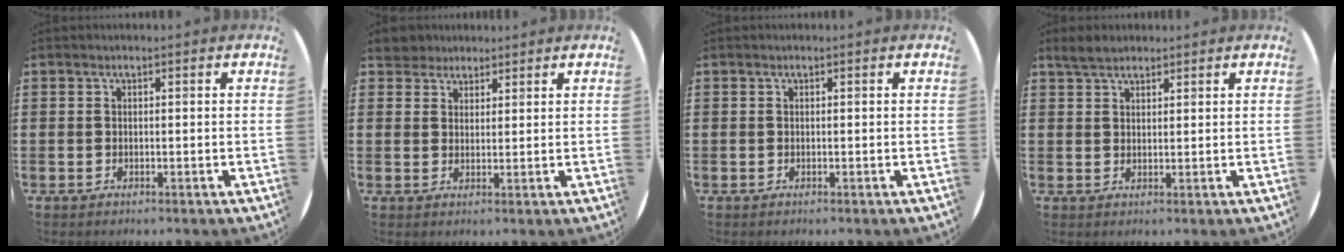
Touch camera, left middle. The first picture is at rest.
{"total": 3.6, "force": [3.3, 1.6, 0.1], "torque": [-0.007, -0.002, 0.062]}
{"total": 0.0}
{"total": 2.8, "force": [2.5, 1.0, 0.8], "torque": [-0.011, 0.002, 0.046]}